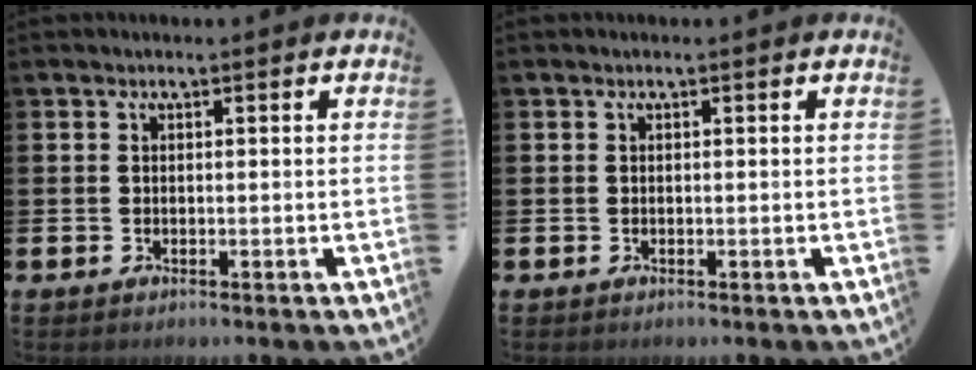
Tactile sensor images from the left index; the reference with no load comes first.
{"total": 0.0}